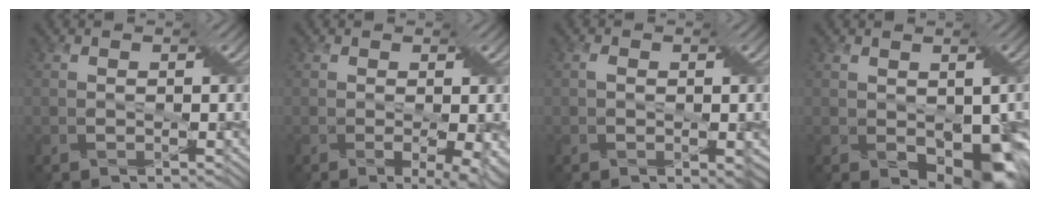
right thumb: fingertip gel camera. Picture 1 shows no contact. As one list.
[{"total": 5.8, "force": [-1.6, 2.5, 5.0], "torque": [-0.068, -0.023, -0.001]}, {"total": 2.8, "force": [-0.2, 1.7, 2.3], "torque": [-0.029, -0.003, -0.001]}, {"total": 8.3, "force": [-1.8, 5.2, 6.2], "torque": [-0.099, -0.034, -0.013]}]